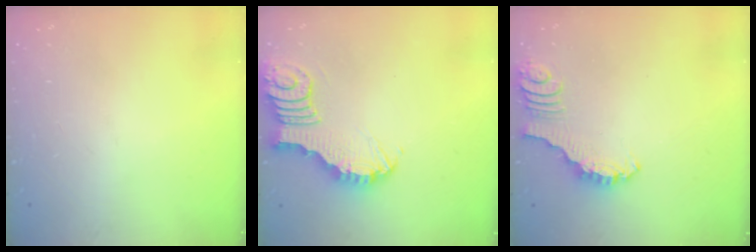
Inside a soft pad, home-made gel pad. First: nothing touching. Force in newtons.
{"total": 4.1, "press": 4.1, "slide": 0.4}
{"total": 2.9, "press": 2.9, "slide": 0.3}